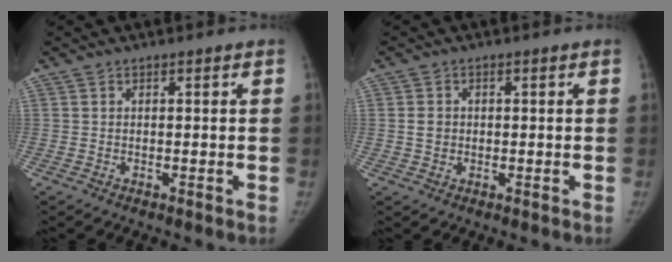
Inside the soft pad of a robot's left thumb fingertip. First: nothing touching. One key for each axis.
{"total": 2.3, "fx": 0.1, "fy": 2.0, "fz": 1.1, "tx": -0.015, "ty": 0.003, "tz": 0.002}